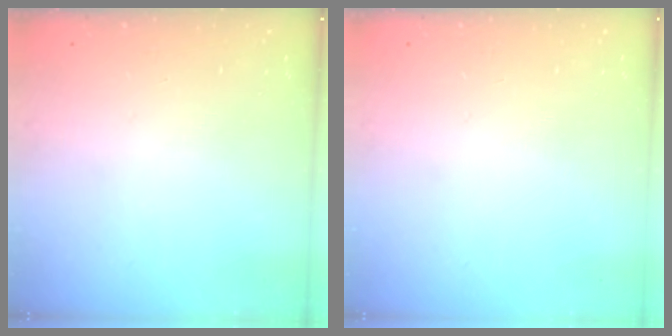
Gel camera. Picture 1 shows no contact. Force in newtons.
{"total": 0.0}